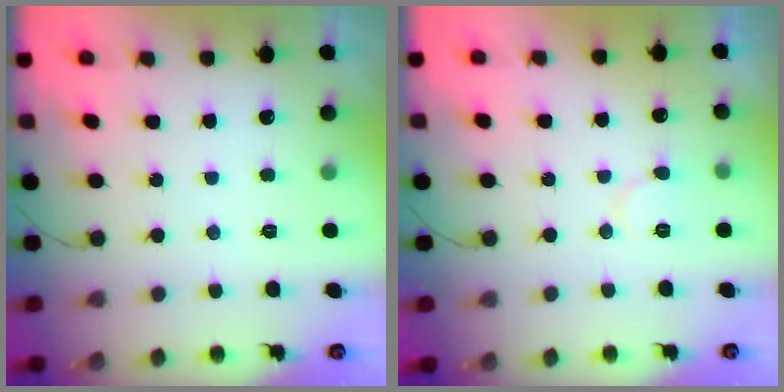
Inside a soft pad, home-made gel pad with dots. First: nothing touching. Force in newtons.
{"total": 6.7, "press": 6.7, "slide": 0.7}